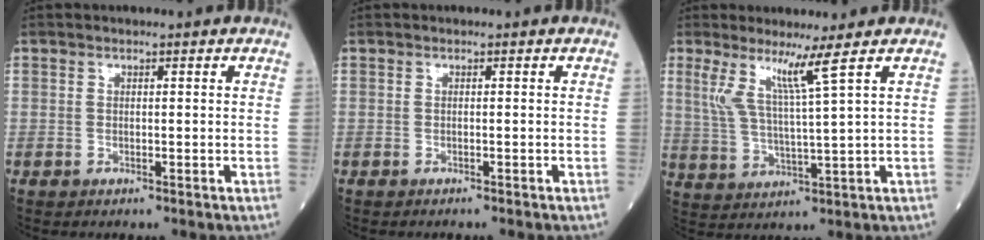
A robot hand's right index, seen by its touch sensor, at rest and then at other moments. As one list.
[{"total": 0.9, "force": [-0.8, -0.1, 0.4], "torque": [-0.009, -0.002, -0.012]}, {"total": 6.1, "force": [3.4, -1.5, 4.8], "torque": [-0.101, -0.008, 0.071]}]